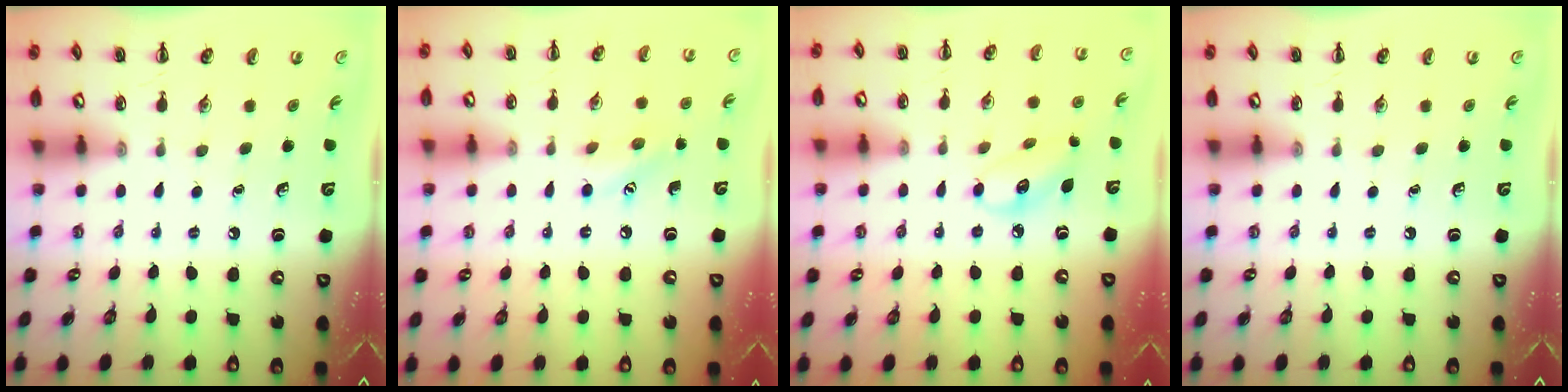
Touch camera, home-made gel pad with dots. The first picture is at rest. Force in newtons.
{"total": 7.9, "press": 7.7, "slide": 1.6}
{"total": 6.4, "press": 6.4, "slide": 0.6}
{"total": 0.0}